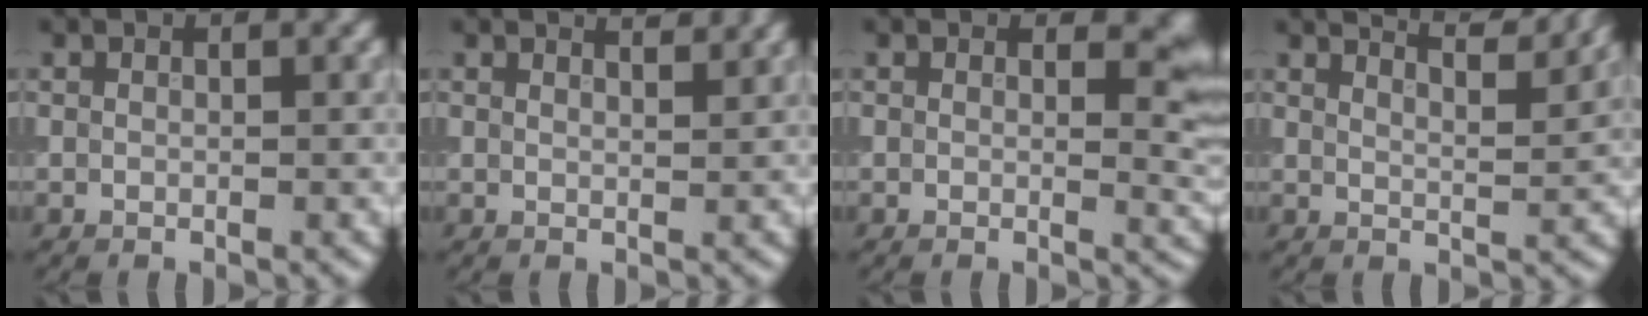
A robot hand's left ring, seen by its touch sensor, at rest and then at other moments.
{"total": 2.6, "force": [2.2, 0.8, 1.2], "torque": [0.006, 0.011, 0.002]}
{"total": 3.4, "force": [1.1, 1.6, 2.8], "torque": [-0.021, -0.007, 0.013]}
{"total": 6.9, "force": [5.7, 1.8, 3.5], "torque": [-0.022, 0.028, 0.041]}